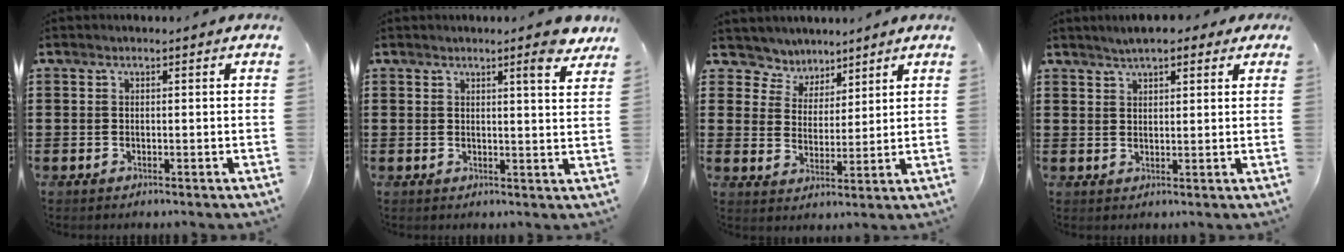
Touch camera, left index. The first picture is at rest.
{"total": 3.9, "force": [3.1, -0.1, 2.3], "torque": [-0.039, -0.015, 0.051]}
{"total": 4.7, "force": [3.9, 2.6, -0.5], "torque": [-0.022, -0.018, 0.068]}
{"total": 3.8, "force": [3.1, 1.1, 1.9], "torque": [-0.045, 0.003, 0.056]}